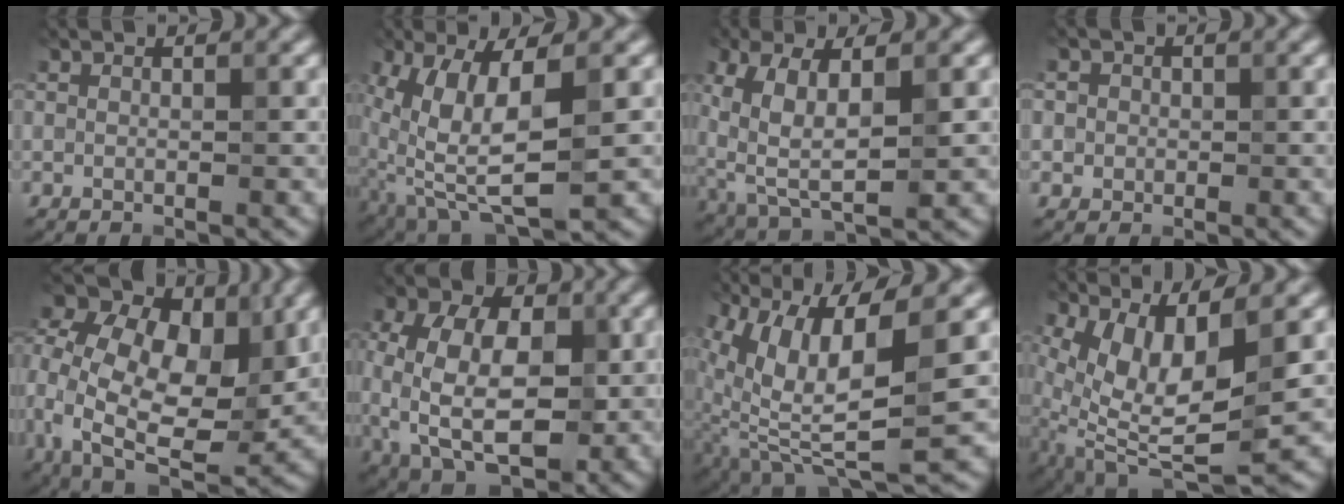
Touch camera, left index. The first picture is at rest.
{"total": 8.1, "force": [-0.4, 3.5, 7.3], "torque": [-0.163, -0.014, 0.007]}
{"total": 6.4, "force": [0.7, 2.9, 5.7], "torque": [-0.124, -0.003, 0.022]}
{"total": 1.0, "force": [-0.2, 0.9, -0.4], "torque": [0.016, -0.005, 0.006]}
{"total": 14.7, "force": [1.0, 10.3, 10.4], "torque": [-0.215, 0.010, 0.052]}
{"total": 10.2, "force": [-0.5, 6.7, 7.7], "torque": [-0.158, -0.005, 0.003]}
{"total": 9.4, "force": [1.1, 3.3, 8.8], "torque": [-0.181, -0.022, 0.037]}
{"total": 7.4, "force": [0.4, 2.8, 6.9], "torque": [-0.159, -0.021, 0.022]}